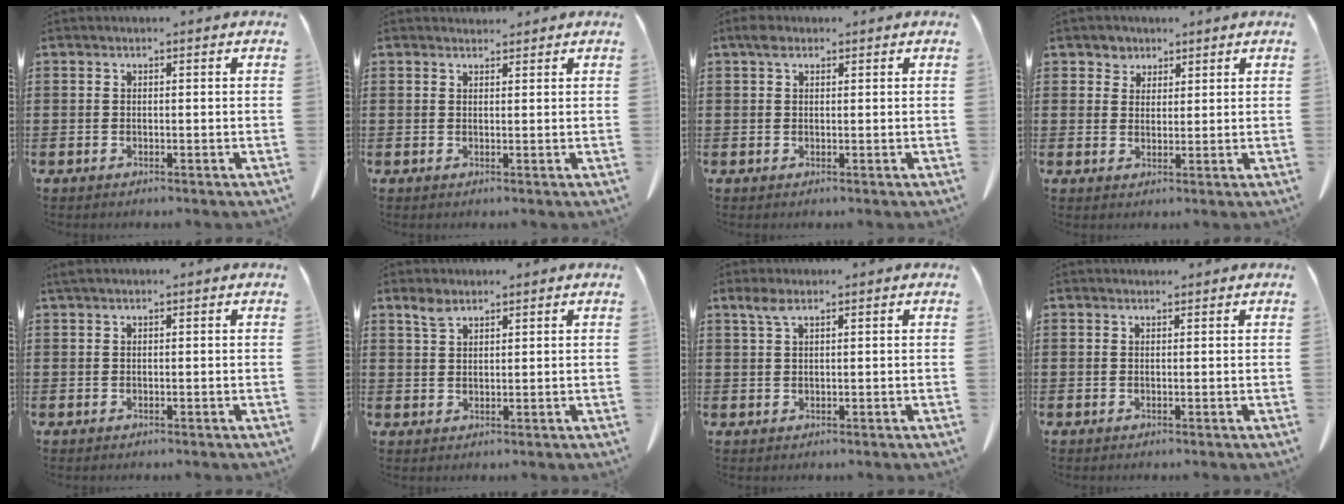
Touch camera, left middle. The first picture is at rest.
{"total": 1.3, "force": [1.3, 0.4, 0.1], "torque": [-0.005, 0.002, 0.025]}
{"total": 1.7, "force": [0.9, 1.0, 1.0], "torque": [-0.016, 0.002, 0.015]}
{"total": 2.8, "force": [2.0, 1.9, 0.1], "torque": [-0.014, 0.010, 0.038]}
{"total": 0.6, "force": [0.3, 0.1, 0.5], "torque": [-0.011, 0.001, 0.005]}
{"total": 2.6, "force": [1.9, 1.1, 1.4], "torque": [-0.033, 0.003, 0.036]}
{"total": 2.3, "force": [1.3, 0.7, 1.8], "torque": [-0.042, 0.005, 0.022]}
{"total": 0.5, "force": [0.5, 0.1, 0.1], "torque": [-0.004, 0.000, 0.011]}